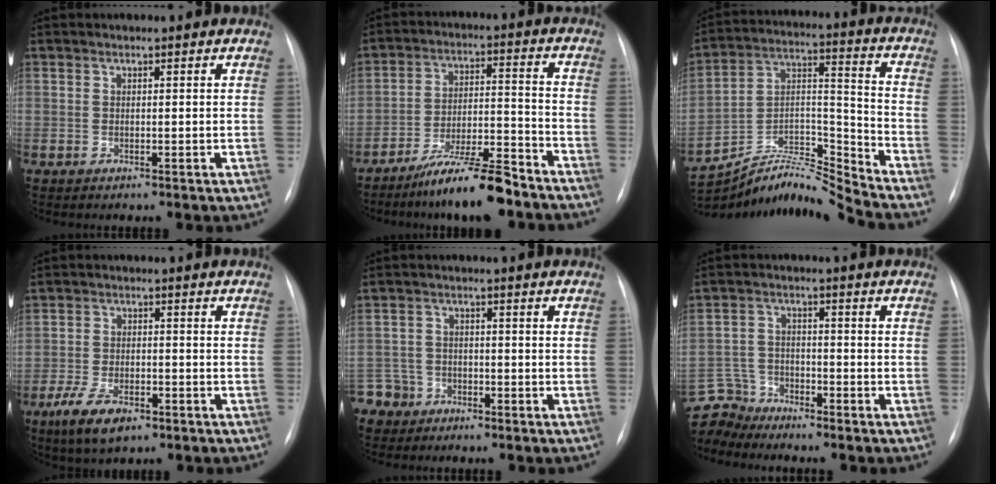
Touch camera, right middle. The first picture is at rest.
{"total": 11.2, "force": [-8.9, 1.3, 6.6], "torque": [-0.104, 0.008, -0.154]}
{"total": 13.6, "force": [-13.4, -2.3, 0.7], "torque": [-0.017, 0.059, -0.242]}
{"total": 6.8, "force": [-3.9, 2.7, 4.9], "torque": [-0.100, -0.012, -0.065]}
{"total": 5.6, "force": [-3.9, 4.0, -0.4], "torque": [0.011, 0.002, -0.074]}
{"total": 7.5, "force": [-7.1, 2.4, -0.6], "torque": [0.006, 0.010, -0.140]}